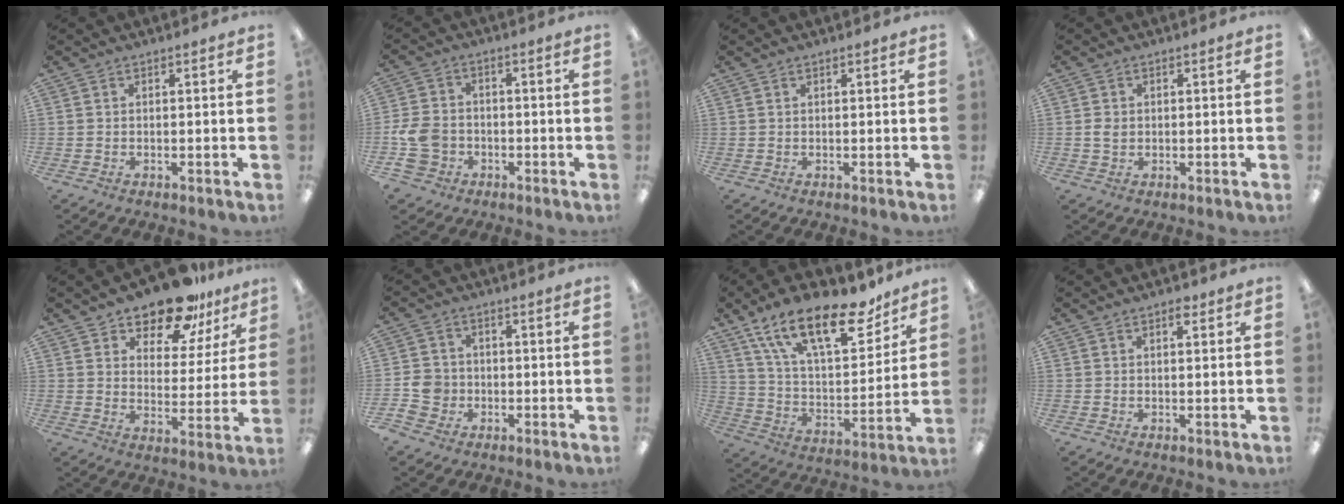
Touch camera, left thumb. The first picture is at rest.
{"total": 9.4, "force": [-3.4, 7.6, 4.4], "torque": [-0.103, 0.031, -0.059]}
{"total": 0.0}
{"total": 1.8, "force": [-0.1, 1.5, 1.1], "torque": [-0.021, 0.003, -0.002]}
{"total": 14.7, "force": [12.1, 6.1, 5.6], "torque": [-0.095, -0.080, 0.217]}
{"total": 6.4, "force": [-1.9, 5.7, 2.1], "torque": [-0.059, 0.015, -0.034]}
{"total": 22.9, "force": [15.4, 9.4, 14.2], "torque": [-0.237, -0.087, 0.266]}
{"total": 2.0, "force": [1.2, 1.0, 1.3], "torque": [-0.003, -0.006, 0.014]}